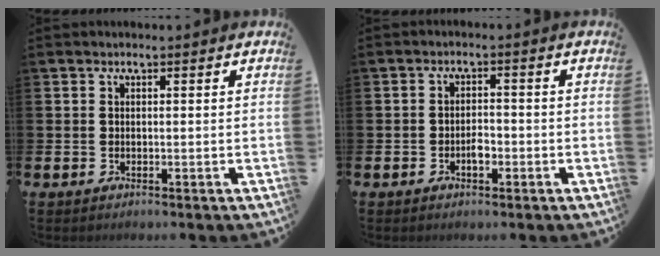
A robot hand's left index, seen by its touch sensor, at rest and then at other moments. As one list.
[{"total": 2.0, "force": [-0.8, 1.1, 1.4], "torque": [-0.016, 0.000, -0.018]}]